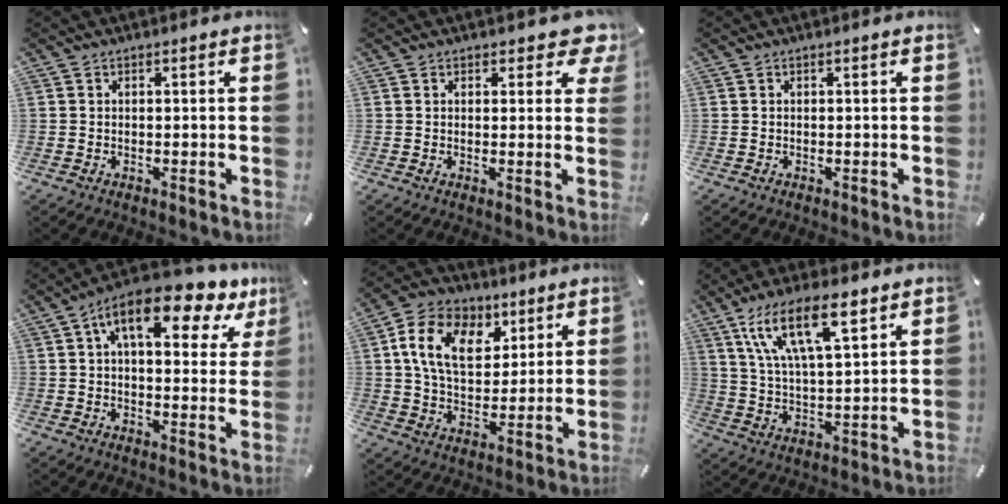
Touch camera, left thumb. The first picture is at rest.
{"total": 5.4, "force": [3.1, 2.9, 3.3], "torque": [-0.031, -0.014, 0.049]}
{"total": 0.0}
{"total": 14.2, "force": [7.4, 6.2, 10.4], "torque": [-0.155, -0.031, 0.119]}
{"total": 14.2, "force": [5.8, 10.0, 8.2], "torque": [-0.157, -0.005, 0.110]}
{"total": 16.1, "force": [9.0, 6.3, 11.8], "torque": [-0.227, -0.021, 0.151]}